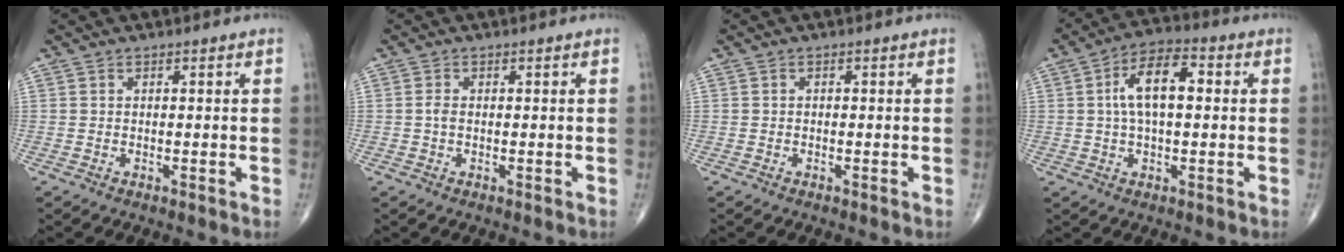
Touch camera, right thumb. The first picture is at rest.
{"total": 1.0, "force": [-0.2, 0.6, 0.8], "torque": [-0.018, 0.000, -0.004]}
{"total": 0.0}
{"total": 9.9, "force": [1.4, 4.7, 8.6], "torque": [-0.151, 0.021, 0.017]}